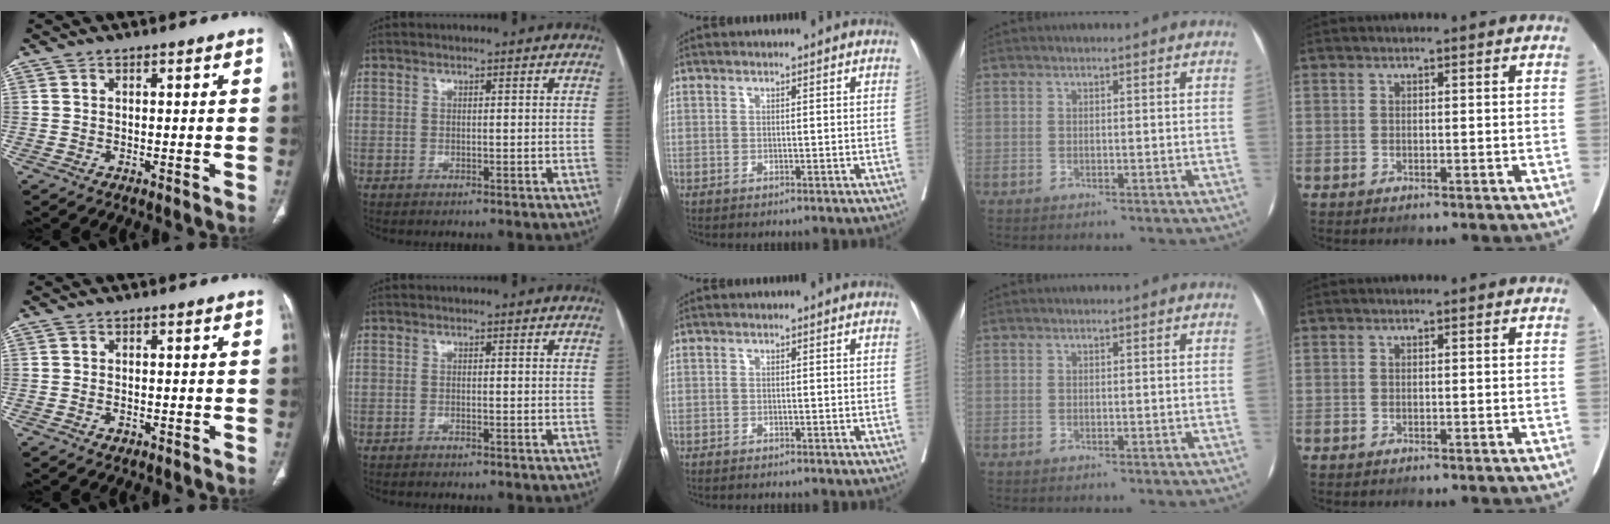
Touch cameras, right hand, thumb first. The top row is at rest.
{"thumb": {"total": 1.3, "force": [-0.6, 0.9, 0.6], "torque": [-0.007, 0.005, -0.007]}, "index": {"total": 0.6, "force": [-0.5, 0.1, 0.3], "torque": [-0.010, -0.001, -0.007]}, "middle": {"total": 1.4, "force": [-1.3, 0.0, 0.5], "torque": [-0.009, -0.002, -0.019]}}